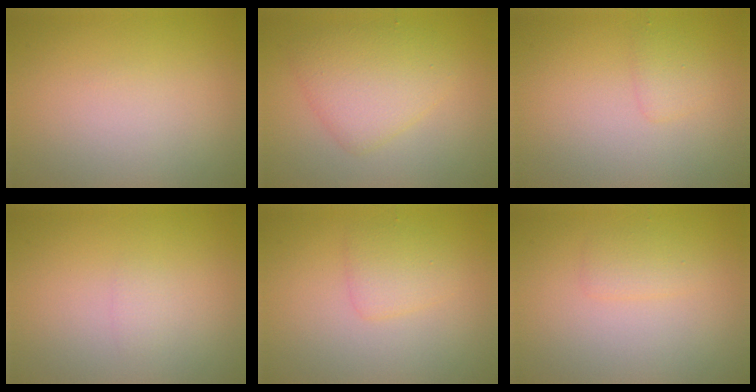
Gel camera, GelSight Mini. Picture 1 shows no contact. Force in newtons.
{"total": 4.0, "press": 4.0, "slide": 0.1}
{"total": 1.1, "press": 1.1, "slide": 0.1}
{"total": 0.6, "press": 0.6, "slide": 0.1}
{"total": 1.9, "press": 1.9, "slide": 0.1}
{"total": 1.2, "press": 1.2, "slide": 0.0}